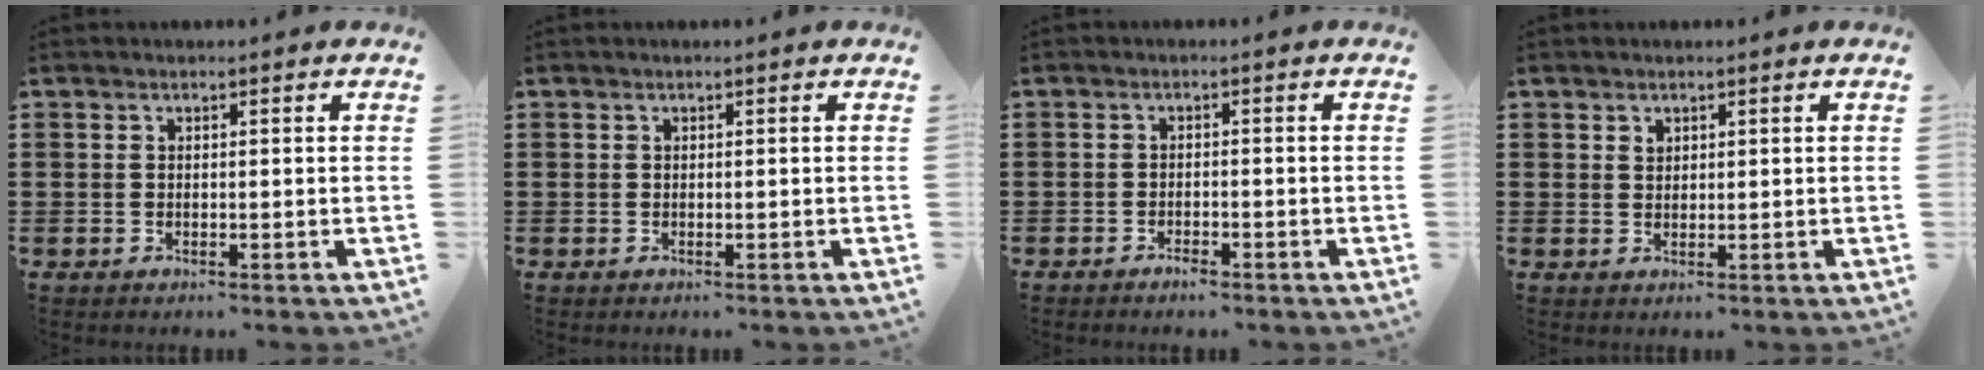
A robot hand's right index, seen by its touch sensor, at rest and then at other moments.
{"total": 0.0}
{"total": 1.3, "force": [-1.2, 0.3, 0.5], "torque": [-0.014, -0.003, -0.022]}
{"total": 1.1, "force": [0.8, 0.7, 0.2], "torque": [-0.006, 0.003, 0.015]}